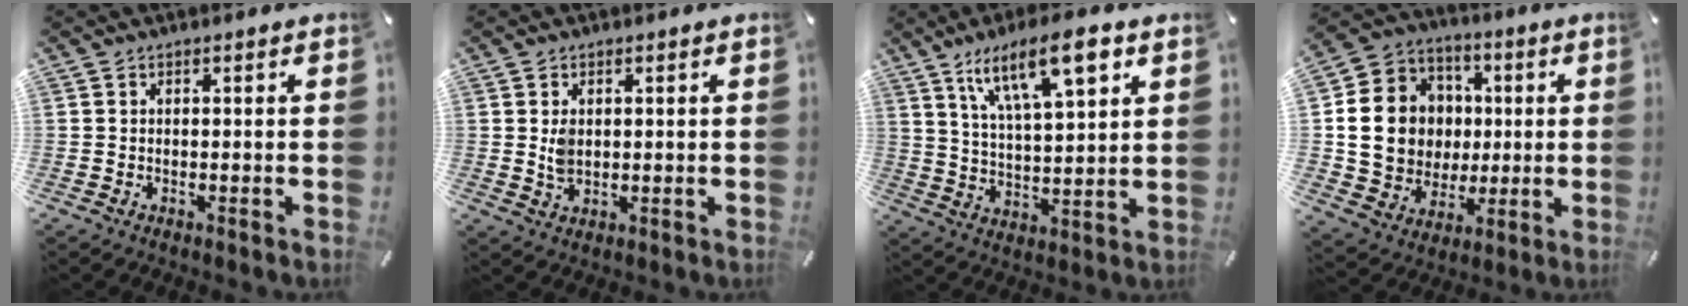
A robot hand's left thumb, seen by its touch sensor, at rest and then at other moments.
{"total": 3.4, "force": [0.6, 2.4, 2.3], "torque": [-0.032, -0.003, 0.008]}
{"total": 15.1, "force": [9.1, 5.2, 10.8], "torque": [-0.178, -0.034, 0.151]}
{"total": 17.1, "force": [1.1, 15.6, 6.9], "torque": [-0.129, 0.010, 0.040]}